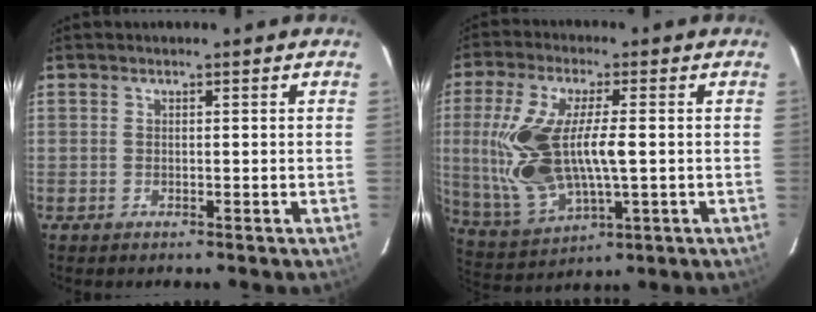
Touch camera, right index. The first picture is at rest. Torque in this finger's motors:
{"motor_torque": [0.57, -0.08, 1.05, 0.21]}